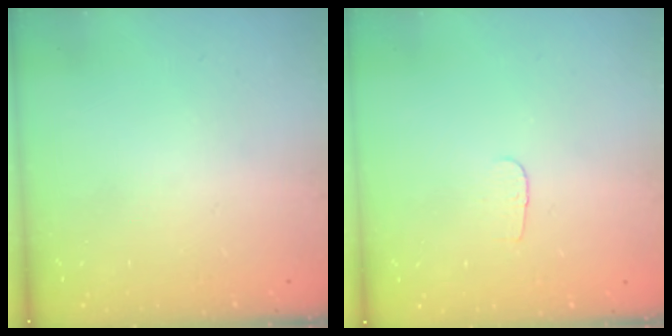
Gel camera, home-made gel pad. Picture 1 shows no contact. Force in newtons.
{"total": 2.9, "press": 2.8, "slide": 0.3}